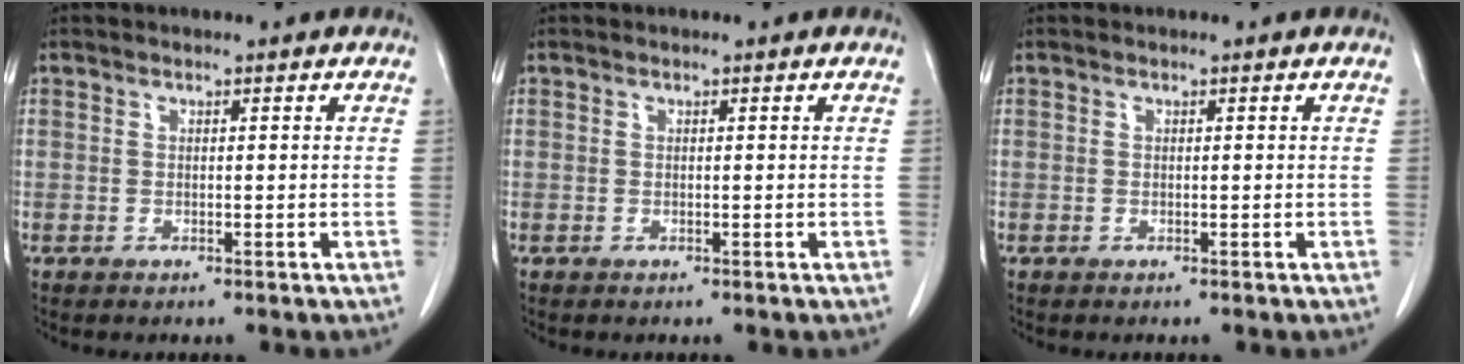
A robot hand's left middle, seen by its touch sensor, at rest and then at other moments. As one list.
[{"total": 0.0}, {"total": 0.0}]